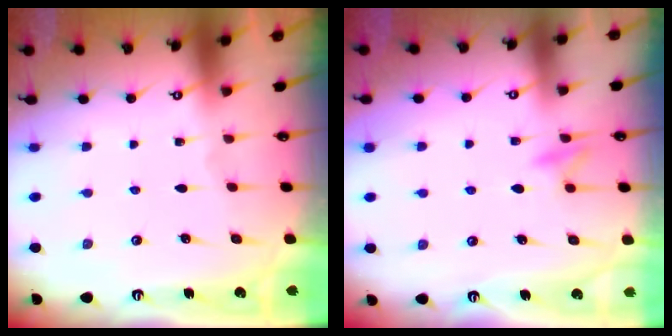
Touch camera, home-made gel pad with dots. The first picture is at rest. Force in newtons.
{"total": 9.0, "press": 8.9, "slide": 1.0}